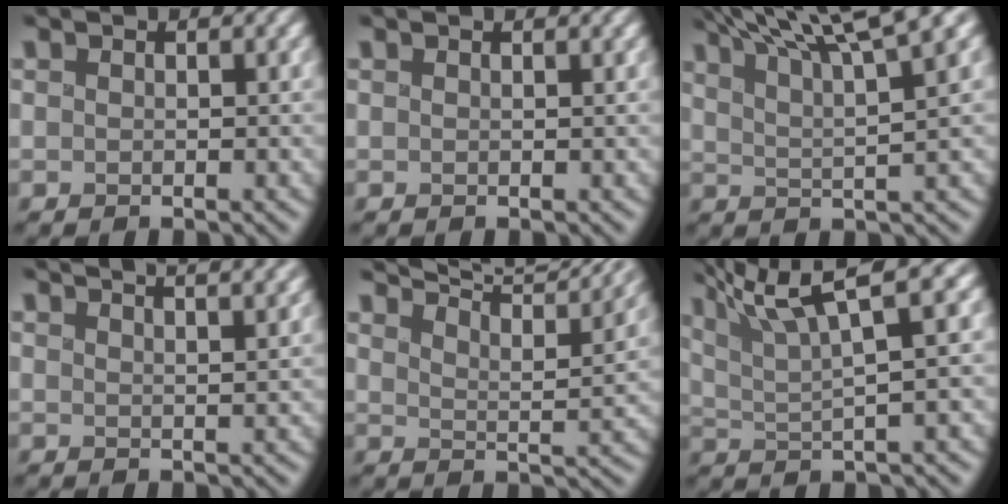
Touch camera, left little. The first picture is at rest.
{"total": 0.5, "force": [0.5, 0.0, 0.1], "torque": [0.000, 0.002, 0.006]}
{"total": 8.8, "force": [6.1, 1.5, 6.1], "torque": [-0.101, 0.021, 0.082]}
{"total": 6.9, "force": [5.4, 2.1, 3.7], "torque": [-0.012, 0.032, 0.029]}
{"total": 10.3, "force": [9.1, 1.8, 4.5], "torque": [-0.076, 0.008, 0.110]}
{"total": 8.1, "force": [4.8, 1.2, 6.4], "torque": [-0.102, 0.022, 0.078]}